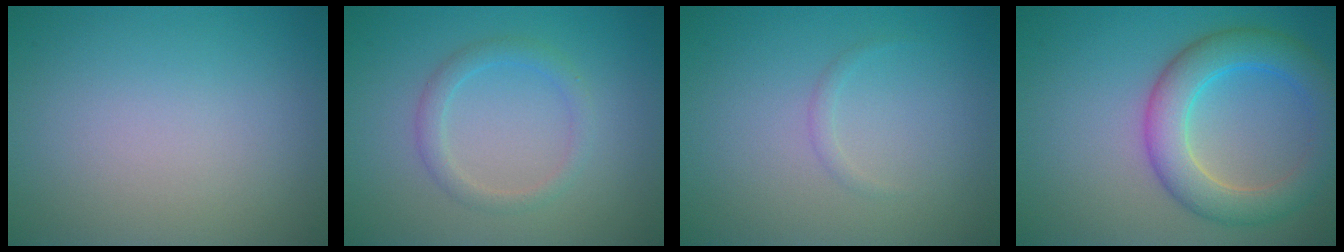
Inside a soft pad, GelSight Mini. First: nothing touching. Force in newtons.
{"total": 2.0, "press": 2.0, "slide": 0.1}
{"total": 0.6, "press": 0.6, "slide": 0.1}
{"total": 5.9, "press": 5.9, "slide": 0.2}